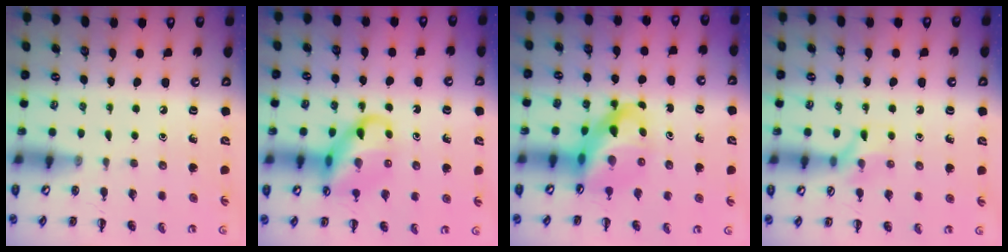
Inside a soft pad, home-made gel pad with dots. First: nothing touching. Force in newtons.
{"total": 14.2, "press": 14.0, "slide": 2.4}
{"total": 11.6, "press": 11.1, "slide": 3.6}
{"total": 7.3, "press": 7.3, "slide": 0.6}